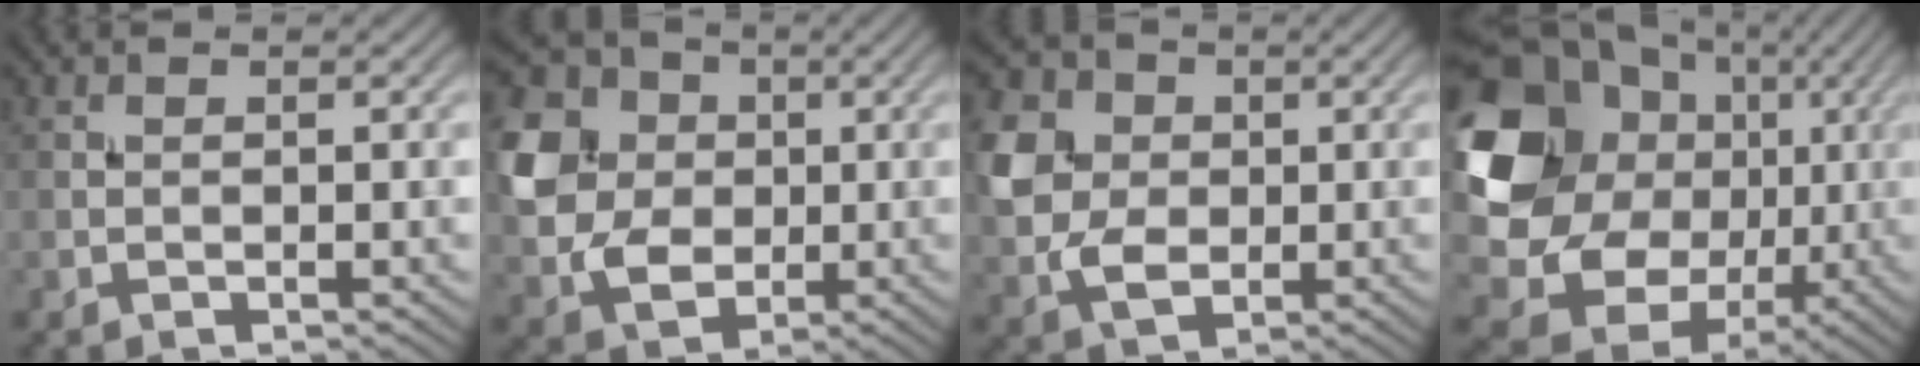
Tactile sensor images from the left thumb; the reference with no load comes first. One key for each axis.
{"total": 11.3, "fx": 1.1, "fy": 9.5, "fz": 6.1, "tx": -0.177, "ty": 0.003, "tz": 0.012}
{"total": 7.8, "fx": 0.6, "fy": 6.5, "fz": 4.4, "tx": -0.122, "ty": 0.002, "tz": 0.006}
{"total": 17.1, "fx": 1.6, "fy": 14.1, "fz": 9.5, "tx": -0.221, "ty": -0.008, "tz": 0.033}